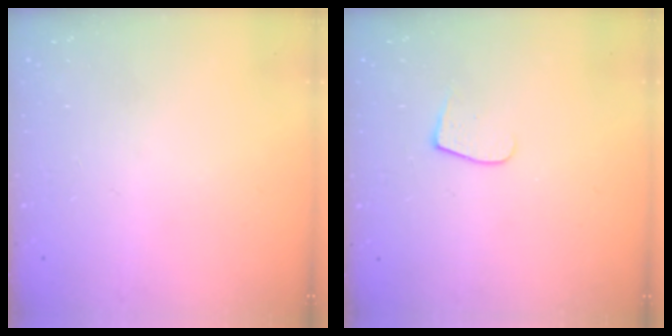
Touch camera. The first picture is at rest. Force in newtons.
{"total": 5.8, "press": 5.8, "slide": 0.7}